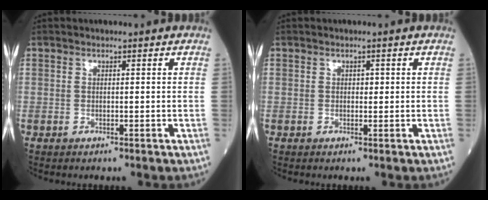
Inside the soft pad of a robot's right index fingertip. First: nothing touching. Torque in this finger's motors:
{"motor_torque": [0.12, 0.07, 0.06, 0.02]}